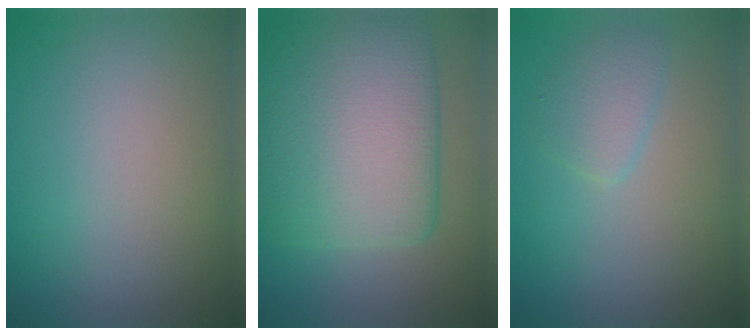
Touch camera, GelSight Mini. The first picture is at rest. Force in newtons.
{"total": 10.3, "press": 10.3, "slide": 0.5}
{"total": 1.9, "press": 1.9, "slide": 0.0}